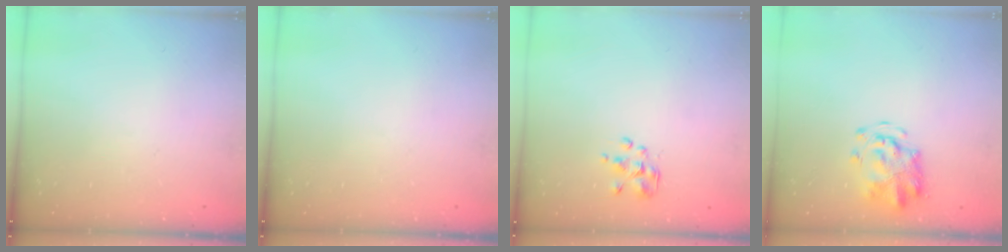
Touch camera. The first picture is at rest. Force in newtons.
{"total": 0.0}
{"total": 2.3, "press": 2.1, "slide": 0.8}
{"total": 3.8, "press": 3.7, "slide": 0.9}